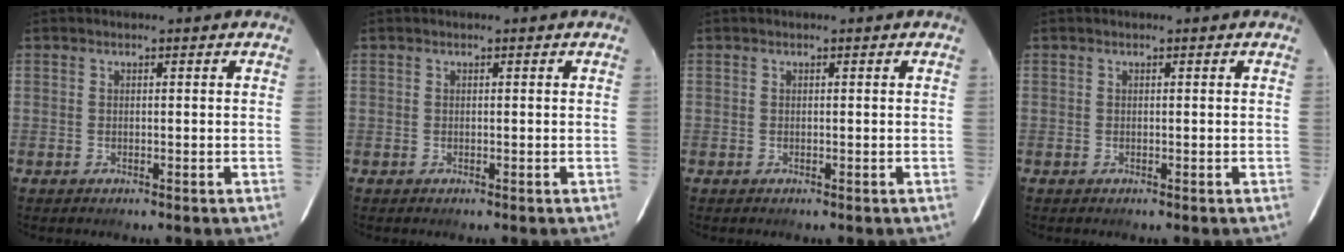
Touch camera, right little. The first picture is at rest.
{"total": 0.0}
{"total": 0.0}
{"total": 0.0}